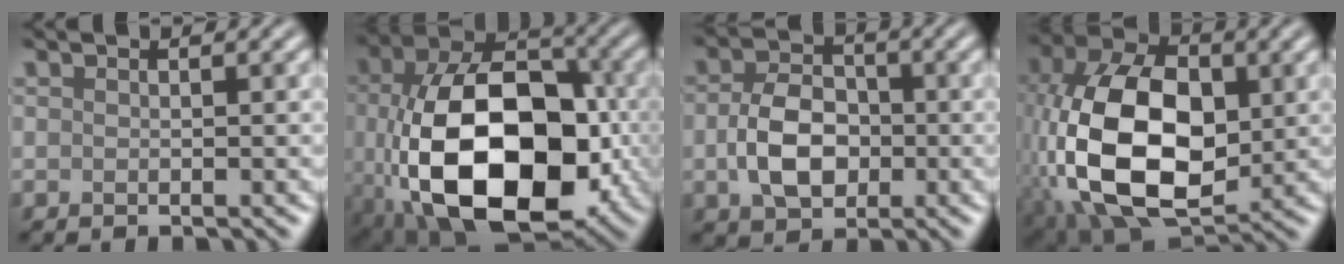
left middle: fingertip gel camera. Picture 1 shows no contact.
{"total": 15.7, "force": [-3.0, 9.7, 12.0], "torque": [-0.213, -0.017, -0.048]}
{"total": 5.3, "force": [-0.7, 3.8, 3.6], "torque": [-0.076, 0.000, -0.015]}
{"total": 15.4, "force": [-1.9, 9.7, 11.8], "torque": [-0.247, 0.001, -0.044]}